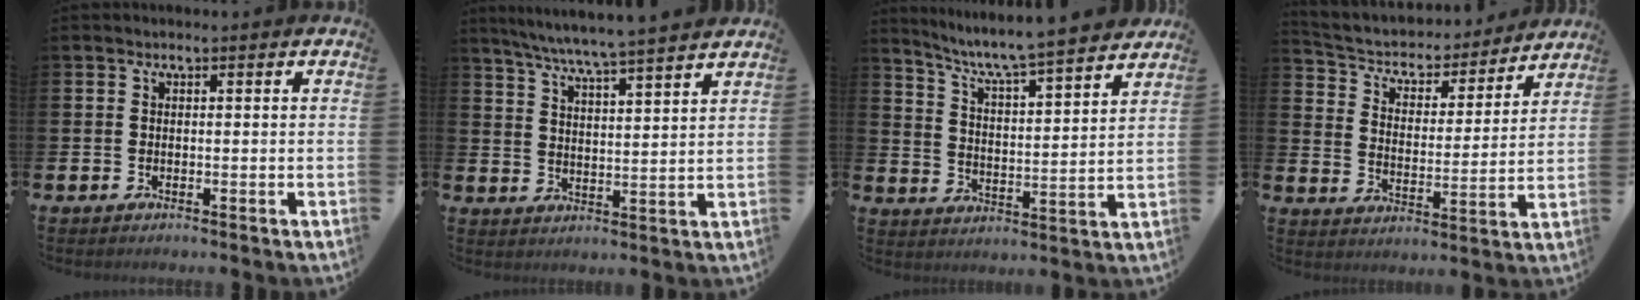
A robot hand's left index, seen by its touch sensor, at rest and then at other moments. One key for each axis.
{"total": 6.5, "fx": 6.2, "fy": -0.6, "fz": 1.8, "tx": -0.059, "ty": -0.039, "tz": 0.107}
{"total": 7.0, "fx": 6.6, "fy": -0.1, "fz": 2.4, "tx": -0.077, "ty": -0.056, "tz": 0.109}
{"total": 5.1, "fx": 4.6, "fy": 1.9, "fz": 1.0, "tx": -0.051, "ty": -0.039, "tz": 0.073}